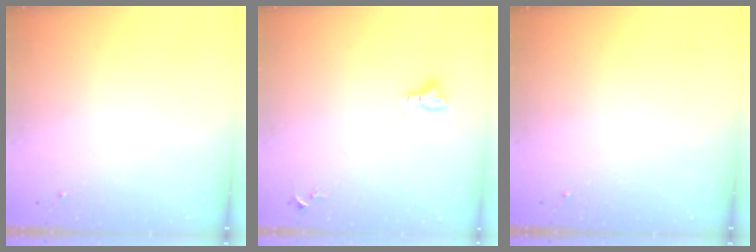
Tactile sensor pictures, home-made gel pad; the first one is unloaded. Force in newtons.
{"total": 2.7, "press": 2.7, "slide": 0.1}
{"total": 0.0}